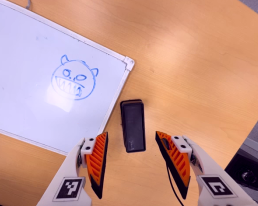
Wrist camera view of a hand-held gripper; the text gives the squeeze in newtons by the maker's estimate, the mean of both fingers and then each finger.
{"total": 0.0}